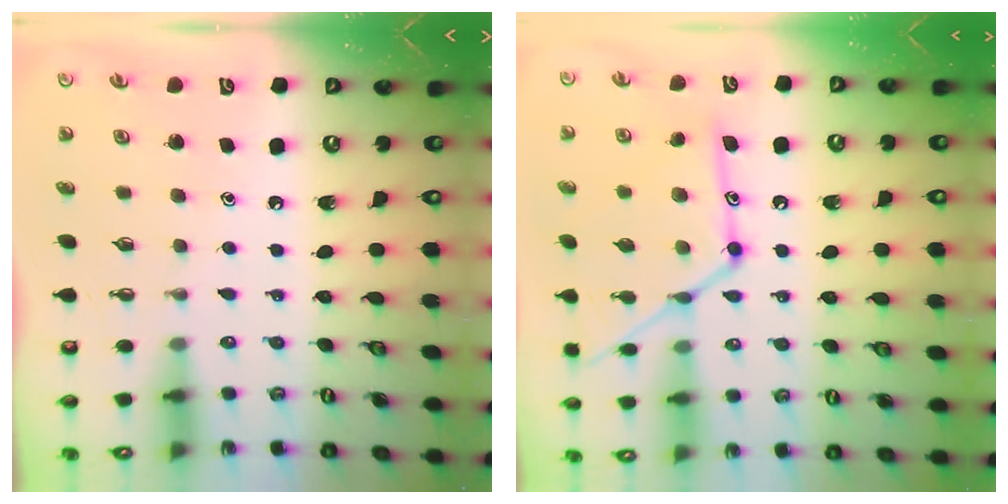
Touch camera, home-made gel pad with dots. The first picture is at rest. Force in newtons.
{"total": 17.5, "press": 17.4, "slide": 1.2}